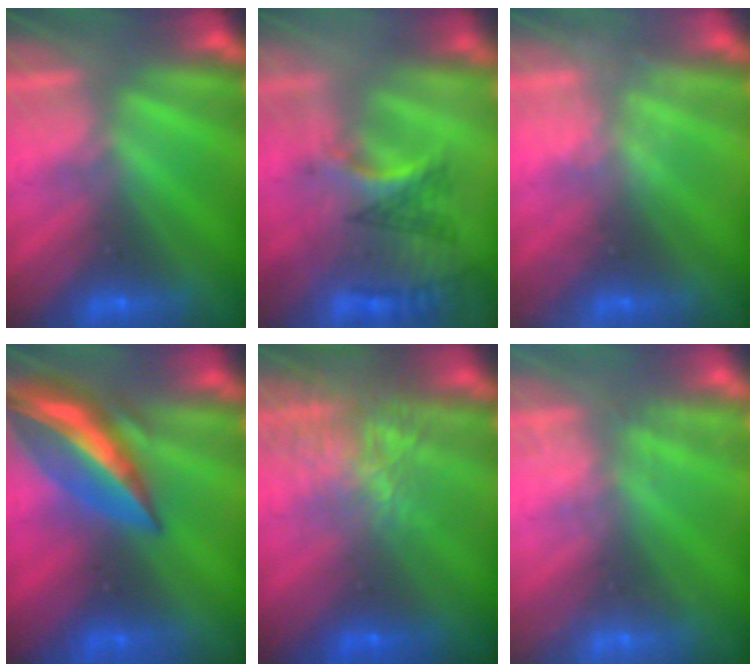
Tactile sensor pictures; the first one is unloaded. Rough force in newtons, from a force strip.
{"total": 2.9}
{"total": 2.2}
{"total": 7.7}
{"total": 7.6}
{"total": 2.5}